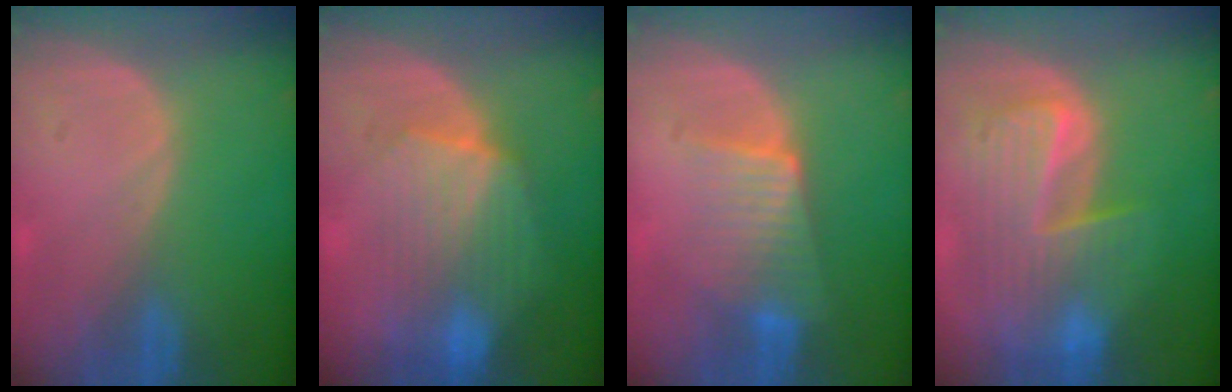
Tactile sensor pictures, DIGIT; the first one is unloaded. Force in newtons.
{"total": 8.2, "press": 8.1, "slide": 1.3}
{"total": 6.5, "press": 6.1, "slide": 2.1}
{"total": 10.0, "press": 8.7, "slide": 5.0}